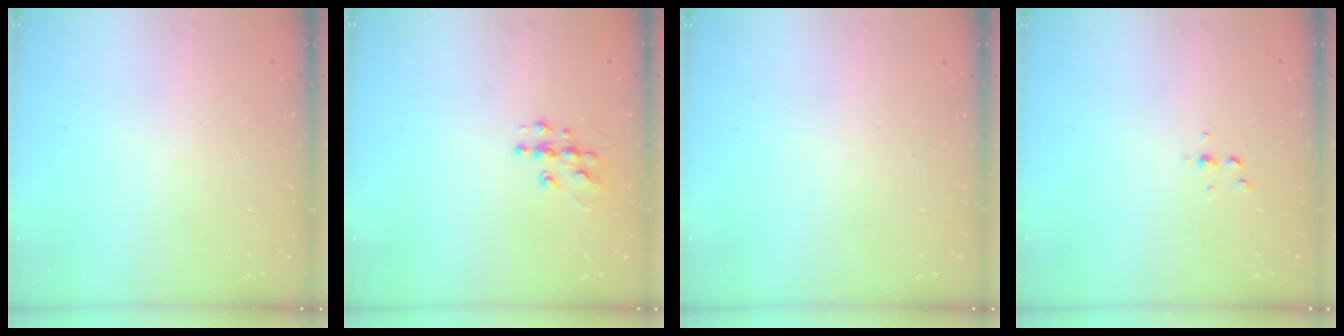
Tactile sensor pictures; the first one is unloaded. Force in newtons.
{"total": 8.3, "press": 8.2, "slide": 0.5}
{"total": 0.0}
{"total": 2.6, "press": 2.6, "slide": 0.3}